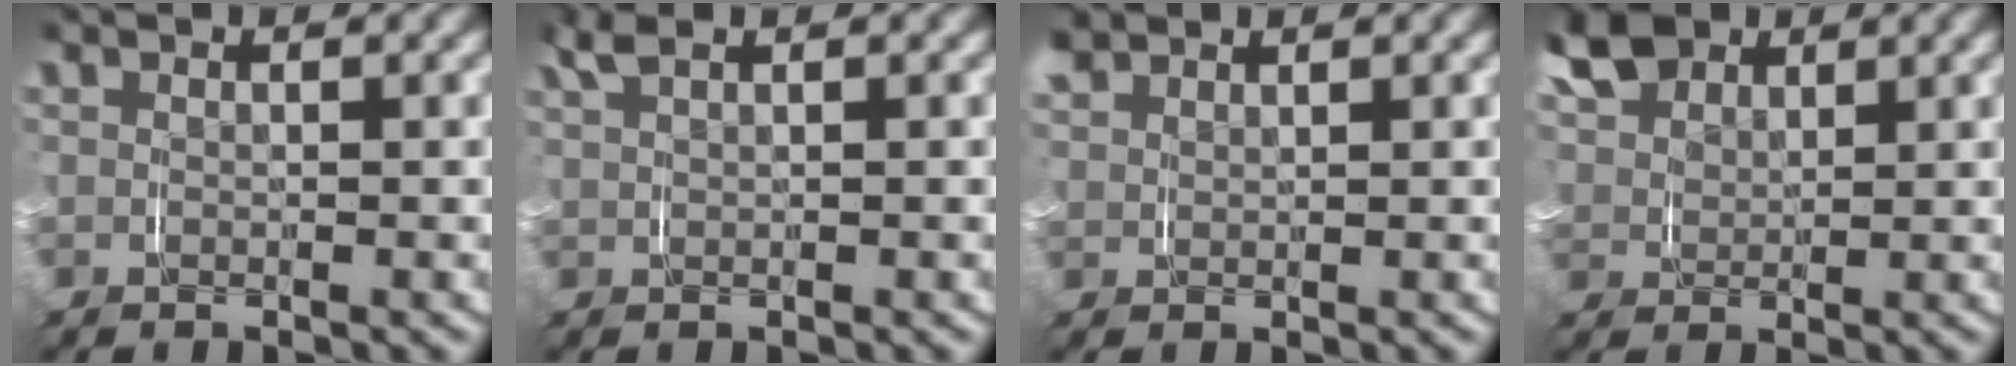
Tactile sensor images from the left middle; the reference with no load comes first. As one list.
[{"total": 1.9, "force": [1.4, 0.6, 1.2], "torque": [-0.030, 0.009, 0.024]}, {"total": 1.3, "force": [1.3, 0.2, 0.0], "torque": [-0.009, 0.002, 0.029]}, {"total": 5.6, "force": [3.4, 3.5, 2.7], "torque": [-0.073, 0.000, 0.063]}]